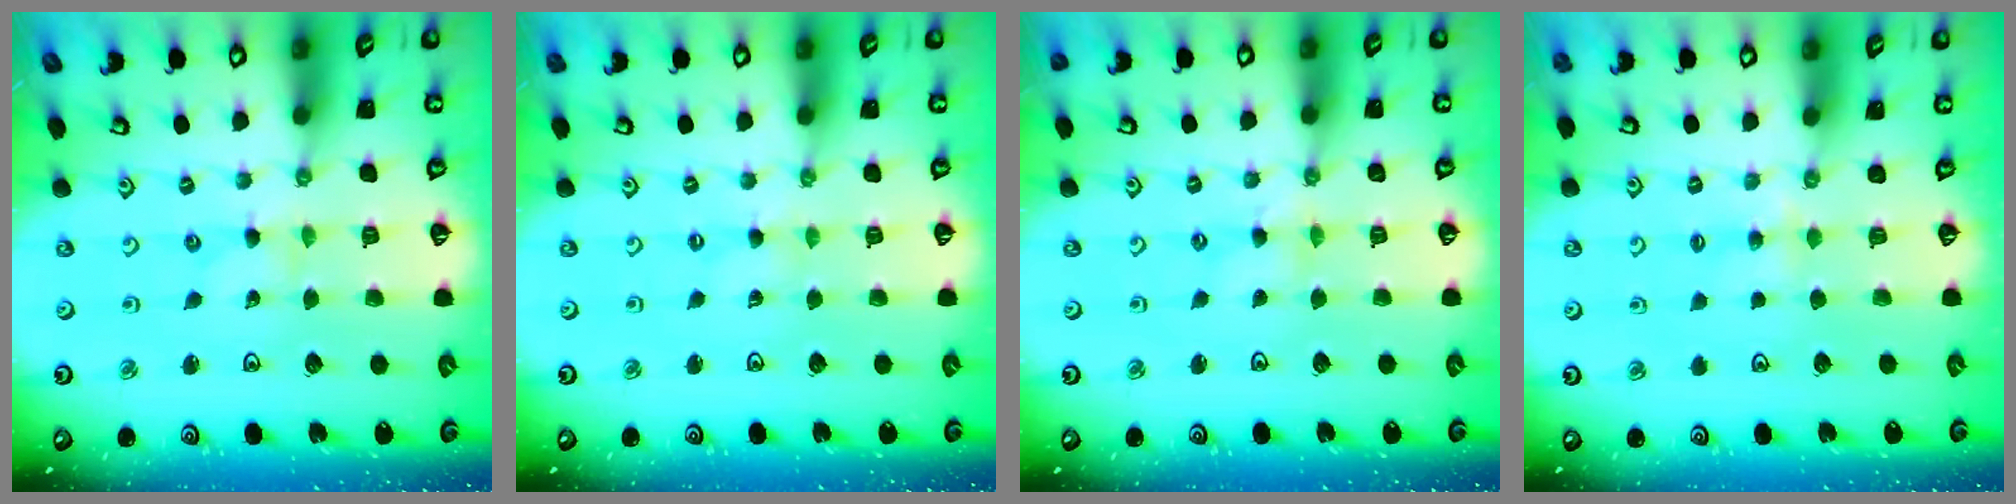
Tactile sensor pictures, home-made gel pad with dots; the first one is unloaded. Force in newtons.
{"total": 0.0}
{"total": 0.7, "press": 0.7, "slide": 0.2}
{"total": 3.0, "press": 3.0, "slide": 0.5}